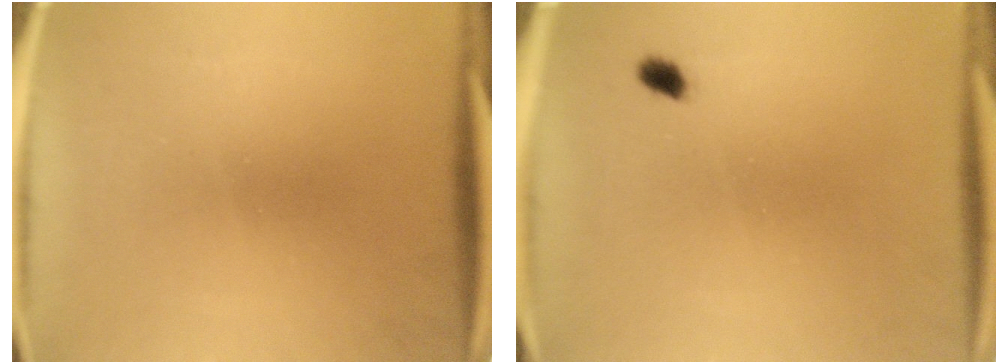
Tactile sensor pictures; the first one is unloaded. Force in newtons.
{"total": 1.4}